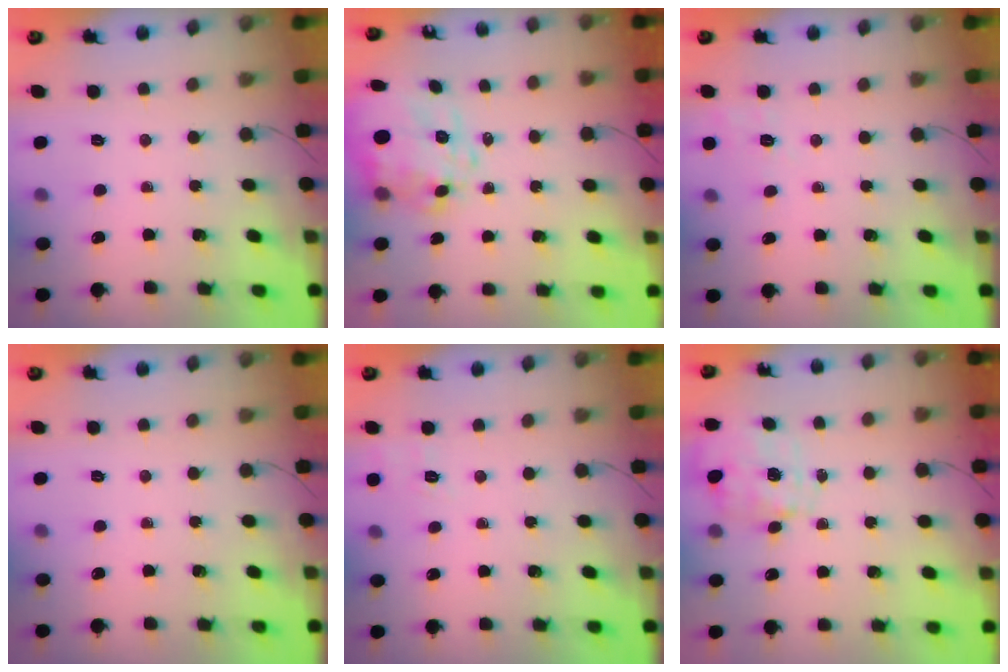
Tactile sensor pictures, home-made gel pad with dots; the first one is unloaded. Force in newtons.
{"total": 13.9, "press": 13.6, "slide": 2.9}
{"total": 1.7, "press": 0.1, "slide": 1.7}
{"total": 0.0}
{"total": 2.6, "press": 1.6, "slide": 2.1}
{"total": 2.9, "press": 2.7, "slide": 0.9}